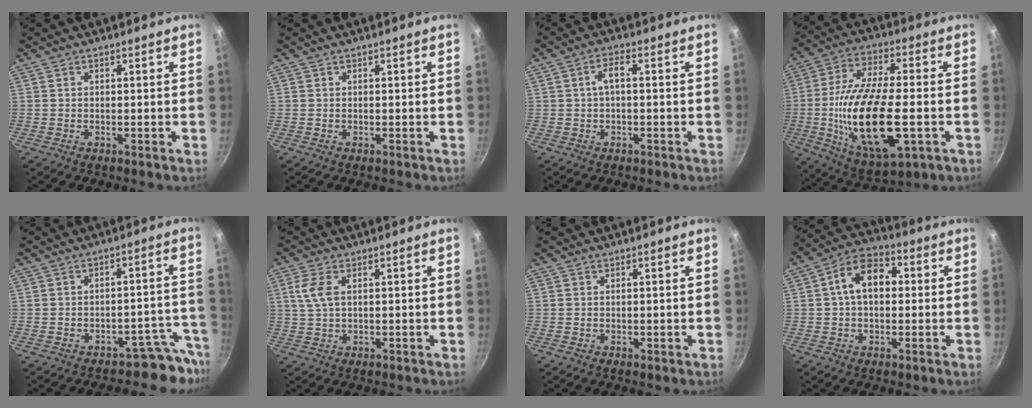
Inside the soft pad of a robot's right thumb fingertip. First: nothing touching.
{"total": 0.0}
{"total": 3.2, "force": [-0.1, 1.3, 2.9], "torque": [-0.063, 0.019, -0.003]}
{"total": 22.6, "force": [-4.2, 9.3, 20.2], "torque": [-0.381, 0.007, -0.073]}
{"total": 6.0, "force": [-5.1, 3.1, 0.6], "torque": [0.065, 0.072, -0.071]}
{"total": 5.1, "force": [1.5, 2.7, 4.1], "torque": [-0.089, 0.003, 0.030]}
{"total": 0.0}
{"total": 10.9, "force": [1.5, 7.2, 8.1], "torque": [-0.103, 0.029, 0.008]}